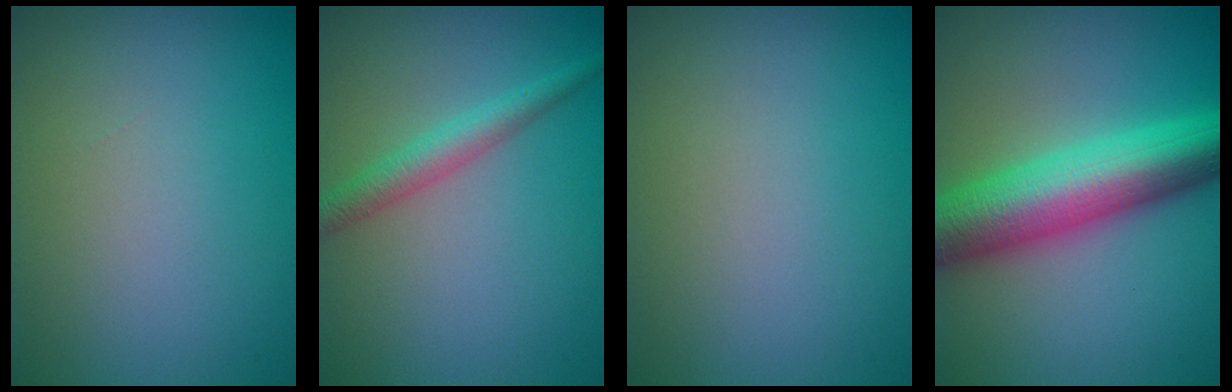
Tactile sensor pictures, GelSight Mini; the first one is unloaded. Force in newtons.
{"total": 2.5, "press": 2.5, "slide": 0.1}
{"total": 0.0}
{"total": 9.6, "press": 9.6, "slide": 0.1}